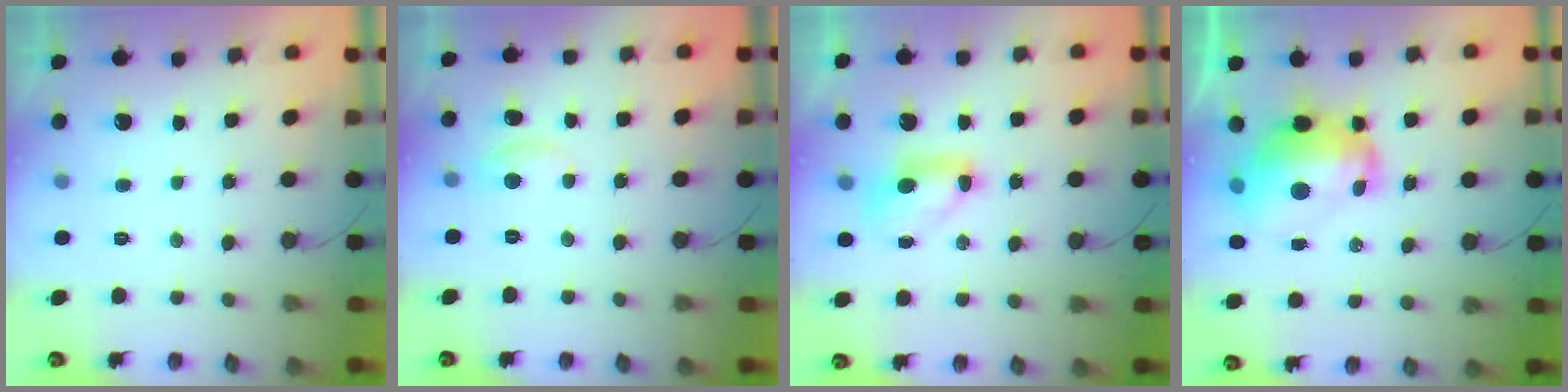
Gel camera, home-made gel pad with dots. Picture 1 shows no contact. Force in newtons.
{"total": 3.3, "press": 3.3, "slide": 0.1}
{"total": 7.5, "press": 7.4, "slide": 1.1}
{"total": 15.7, "press": 15.6, "slide": 1.6}